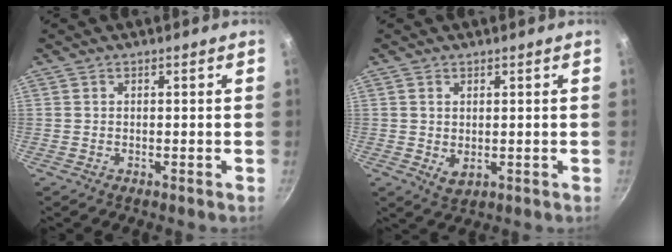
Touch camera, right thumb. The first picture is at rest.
{"total": 3.0, "force": [0.6, 1.9, 2.2], "torque": [-0.036, -0.011, 0.016]}